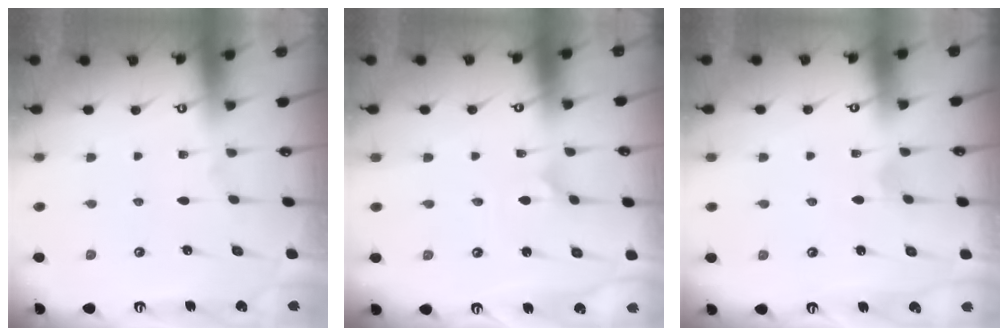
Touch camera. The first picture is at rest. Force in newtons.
{"total": 1.4, "press": 1.4, "slide": 0.0}
{"total": 2.7, "press": 2.7, "slide": 0.1}